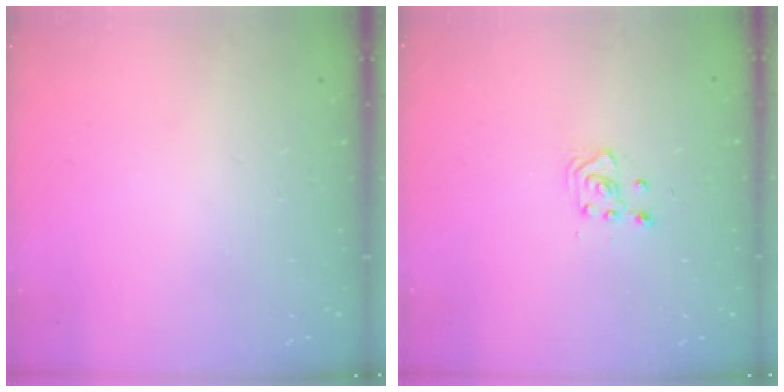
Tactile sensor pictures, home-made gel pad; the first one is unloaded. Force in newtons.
{"total": 2.8, "press": 2.7, "slide": 0.7}